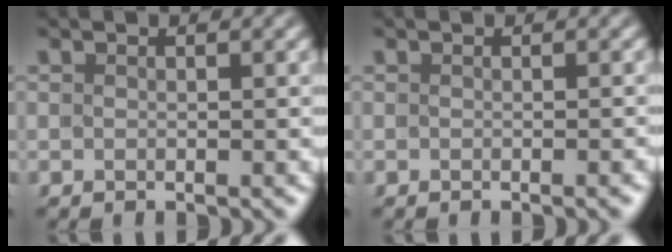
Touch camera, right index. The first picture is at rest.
{"total": 0.5, "force": [-0.5, 0.0, 0.3], "torque": [0.003, 0.007, -0.010]}